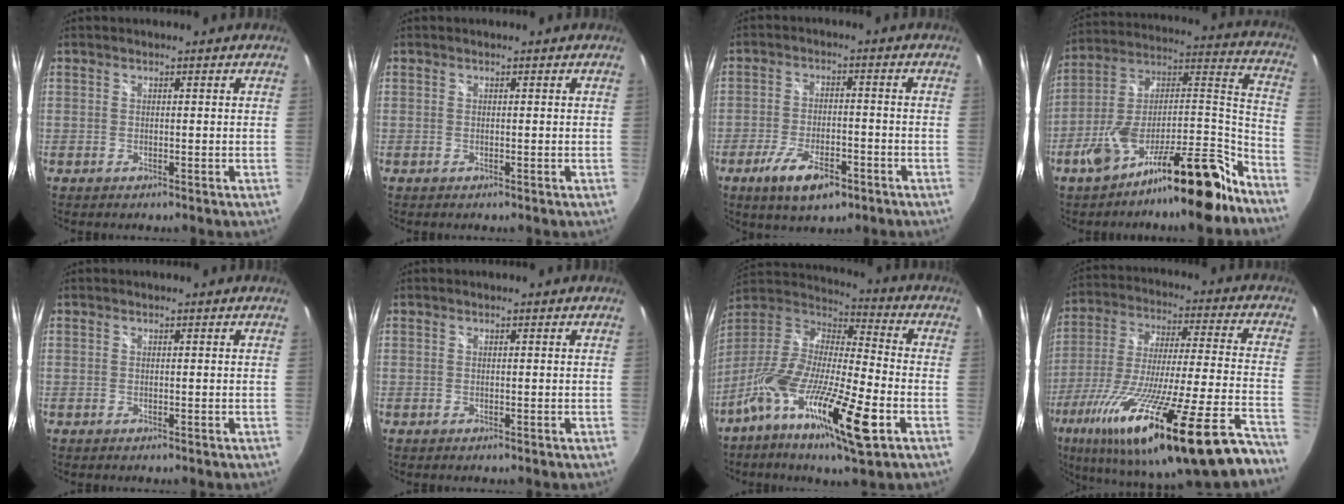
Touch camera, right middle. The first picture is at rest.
{"total": 0.0}
{"total": 9.3, "force": [-5.5, 3.5, 6.6], "torque": [-0.146, -0.018, -0.092]}
{"total": 20.8, "force": [-14.7, 4.1, 14.1], "torque": [-0.200, 0.023, -0.247]}
{"total": 0.0}
{"total": 0.0}
{"total": 20.4, "force": [-9.8, 4.3, 17.4], "torque": [-0.333, -0.043, -0.191]}
{"total": 34.1, "force": [-24.1, 1.5, 24.1], "torque": [-0.400, -0.114, -0.383]}